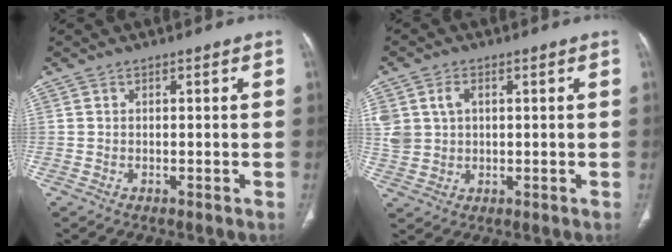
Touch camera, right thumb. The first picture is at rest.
{"total": 7.8, "force": [2.1, 6.1, 4.5], "torque": [-0.100, 0.003, 0.051]}